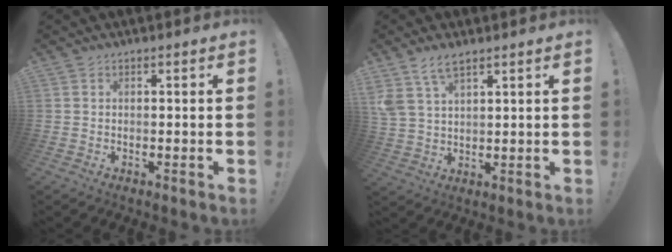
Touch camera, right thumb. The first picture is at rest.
{"total": 6.8, "force": [4.7, 3.1, 3.8], "torque": [-0.067, -0.014, 0.090]}